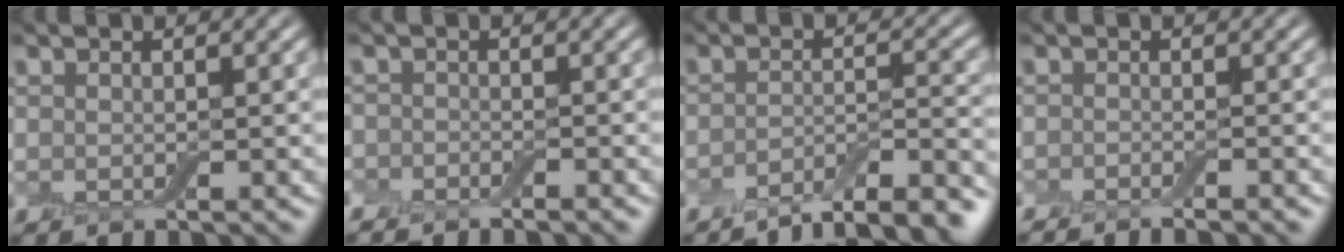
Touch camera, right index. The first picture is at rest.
{"total": 2.0, "force": [-1.8, 0.7, 0.3], "torque": [-0.001, 0.002, -0.037]}
{"total": 7.2, "force": [-5.9, 1.6, 3.9], "torque": [-0.056, 0.001, -0.094]}
{"total": 1.7, "force": [-1.7, 0.0, 0.5], "torque": [-0.010, -0.001, -0.029]}